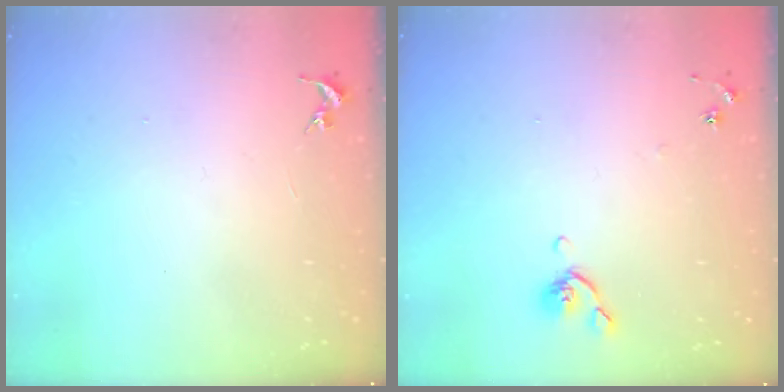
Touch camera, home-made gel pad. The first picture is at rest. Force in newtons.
{"total": 5.7, "press": 5.6, "slide": 1.1}